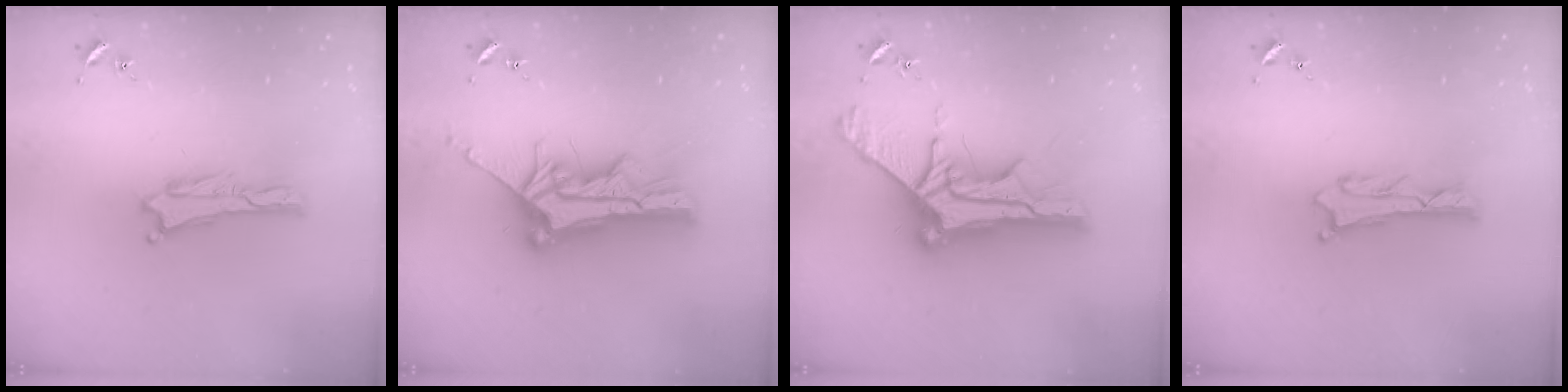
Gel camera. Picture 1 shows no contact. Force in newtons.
{"total": 10.4, "press": 10.4, "slide": 1.0}
{"total": 11.2, "press": 11.2, "slide": 0.8}
{"total": 1.3, "press": 1.2, "slide": 0.1}